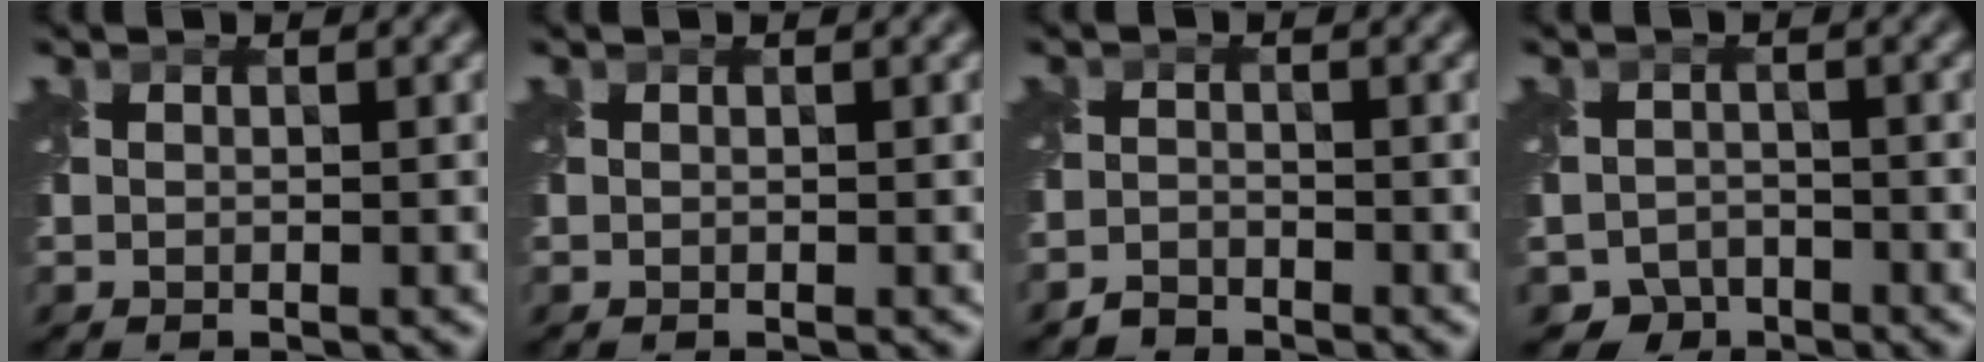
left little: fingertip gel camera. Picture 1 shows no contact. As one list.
[{"total": 0.0}, {"total": 1.5, "force": [-1.4, 0.4, -0.1], "torque": [0.004, 0.000, -0.034]}, {"total": 3.1, "force": [-2.4, 1.9, 0.1], "torque": [0.012, -0.003, -0.045]}]